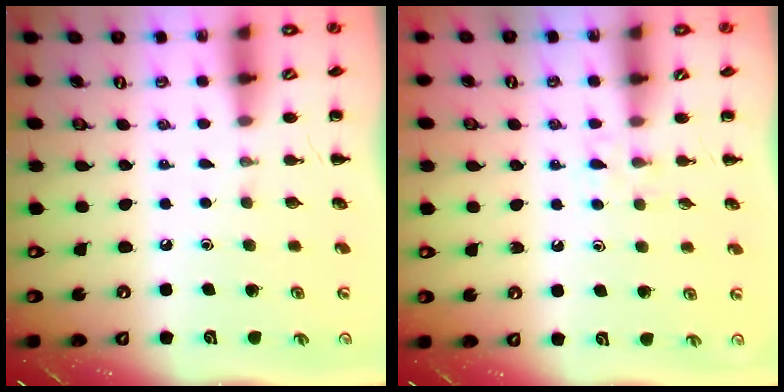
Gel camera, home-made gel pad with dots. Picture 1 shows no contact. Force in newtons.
{"total": 2.2, "press": 2.0, "slide": 1.0}